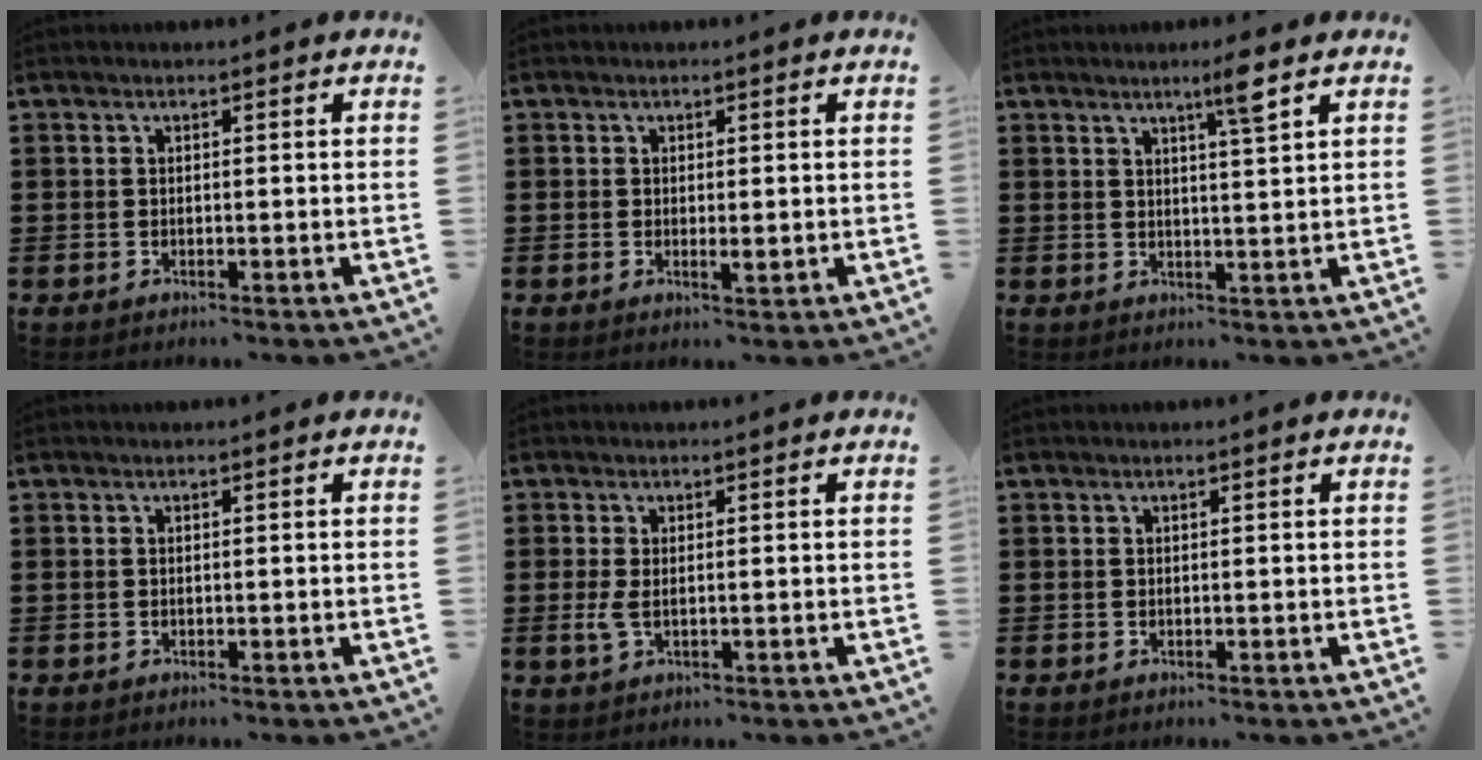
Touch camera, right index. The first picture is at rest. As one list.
[{"total": 1.6, "force": [-0.1, 0.5, 1.5], "torque": [-0.027, -0.001, -0.002]}, {"total": 4.0, "force": [2.7, -0.4, 3.0], "torque": [-0.047, -0.009, 0.041]}, {"total": 0.0}, {"total": 2.1, "force": [-0.2, 0.7, 2.0], "torque": [-0.046, -0.004, -0.005]}, {"total": 0.0}]